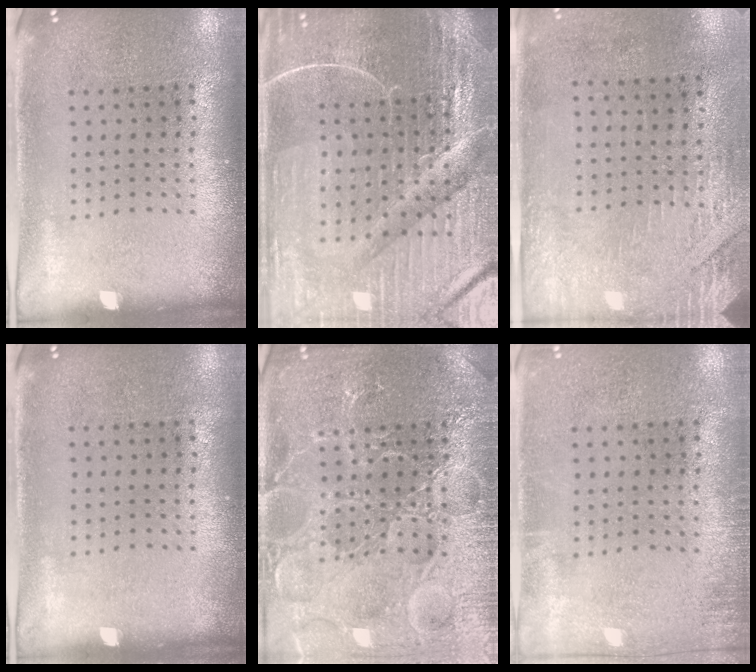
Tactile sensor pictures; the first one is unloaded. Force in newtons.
{"total": 6.3, "press": 5.7, "slide": 2.8}
{"total": 2.9, "press": 2.5, "slide": 1.5}
{"total": 0.0}
{"total": 5.3, "press": 5.3, "slide": 0.6}
{"total": 1.2, "press": 1.1, "slide": 0.2}